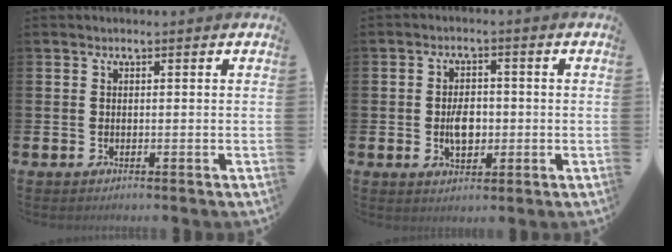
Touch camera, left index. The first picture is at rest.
{"total": 4.2, "force": [-0.4, 2.5, 3.3], "torque": [-0.049, 0.000, -0.011]}